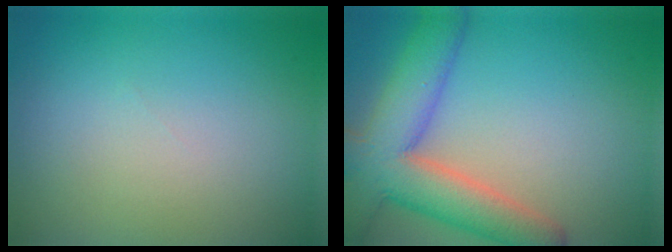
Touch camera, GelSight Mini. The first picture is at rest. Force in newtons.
{"total": 8.8, "press": 8.8, "slide": 0.5}